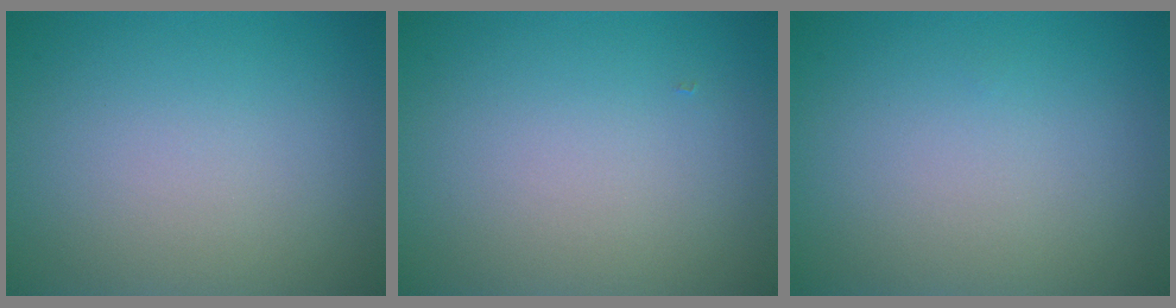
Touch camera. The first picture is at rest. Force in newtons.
{"total": 0.0}
{"total": 0.0}